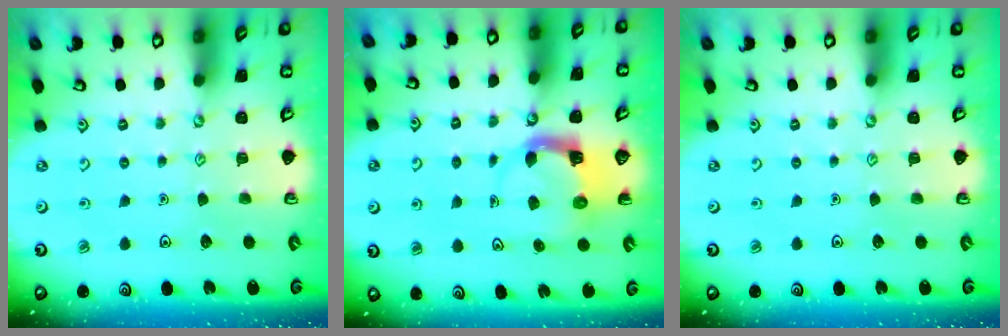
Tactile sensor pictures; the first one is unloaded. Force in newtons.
{"total": 3.8, "press": 3.8, "slide": 0.2}
{"total": 0.0}